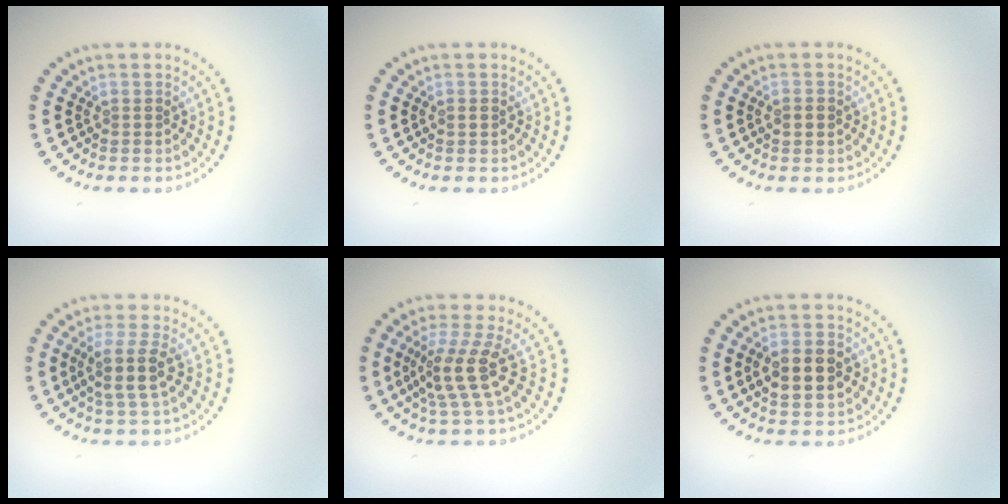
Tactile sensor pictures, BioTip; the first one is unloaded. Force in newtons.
{"total": 0.7, "press": 0.7, "slide": 0.1}
{"total": 1.6, "press": 1.6, "slide": 0.1}
{"total": 2.9, "press": 2.5, "slide": 1.5}
{"total": 3.8, "press": 3.0, "slide": 2.4}
{"total": 4.5, "press": 4.5, "slide": 0.2}